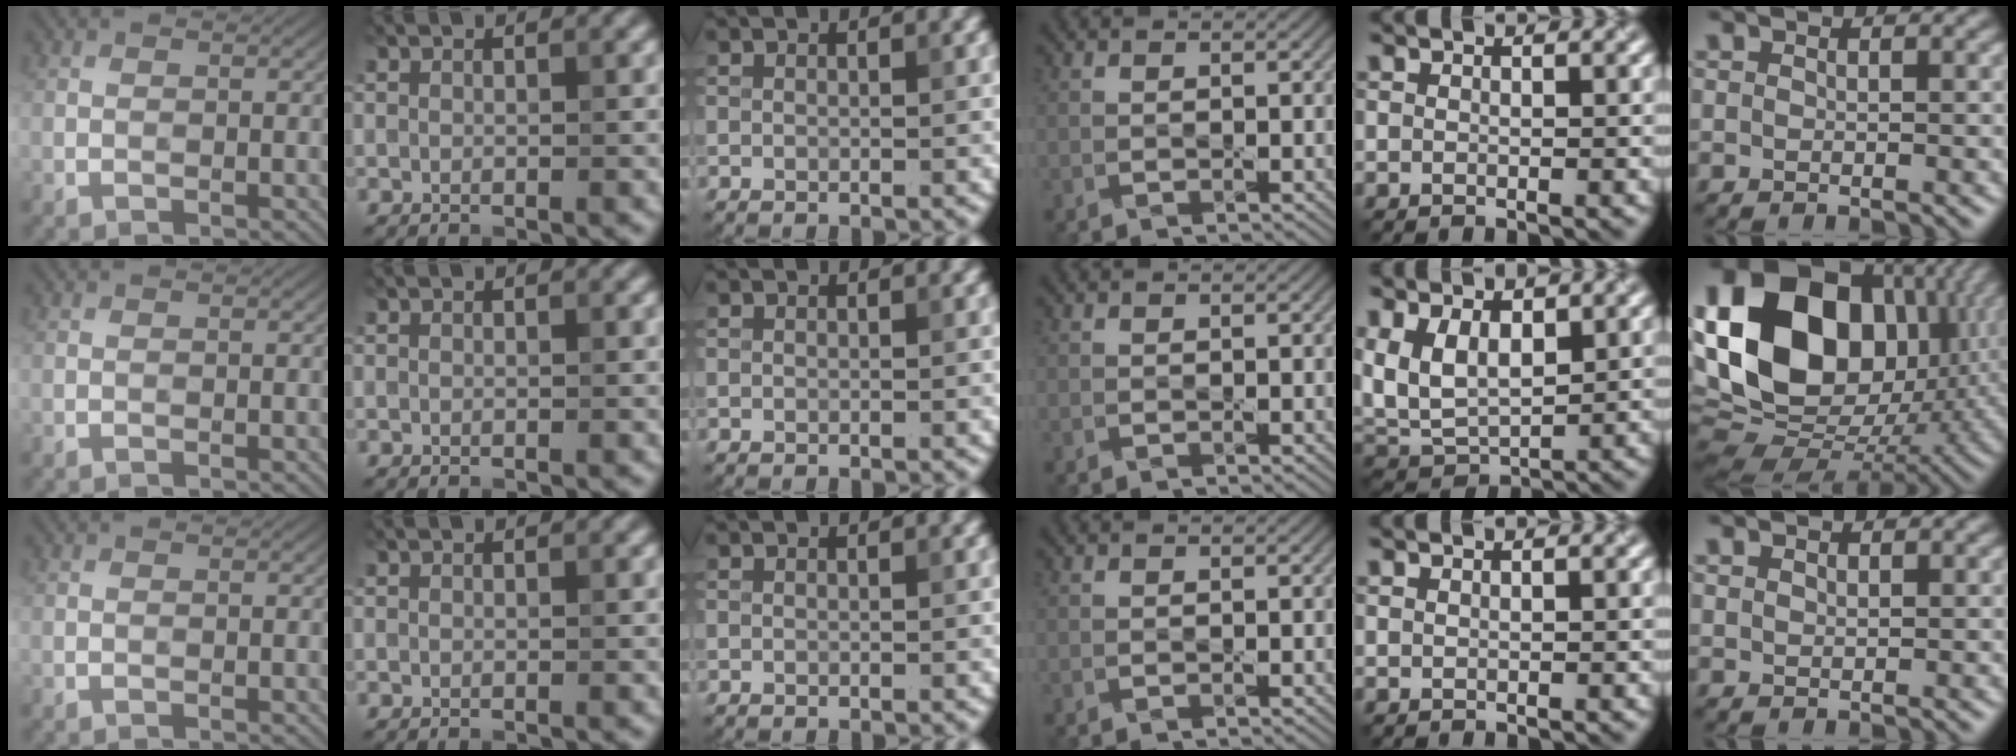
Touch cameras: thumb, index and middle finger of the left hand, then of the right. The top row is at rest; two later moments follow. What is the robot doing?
{"motion": "press", "object": "gel pad"}